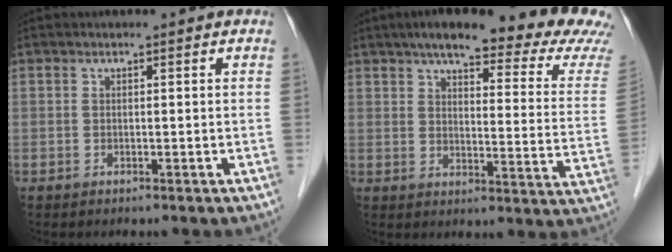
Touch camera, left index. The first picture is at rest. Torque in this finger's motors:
{"motor_torque": [1.11, -1.02, 0.74, 0.15]}